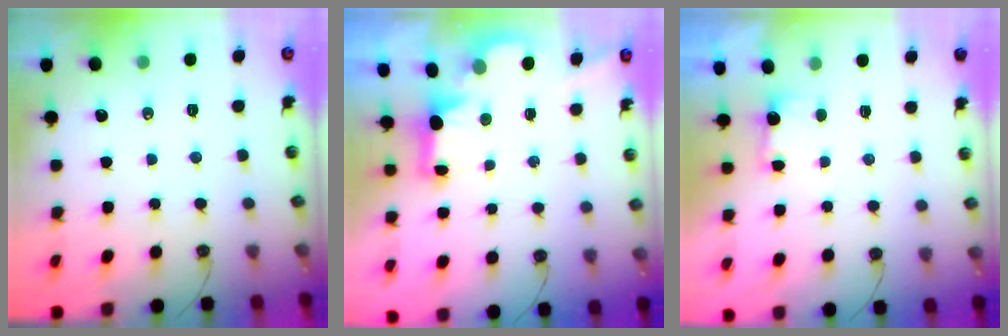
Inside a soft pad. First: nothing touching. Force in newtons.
{"total": 2.3, "press": 2.2, "slide": 0.7}
{"total": 1.6, "press": 1.4, "slide": 0.8}